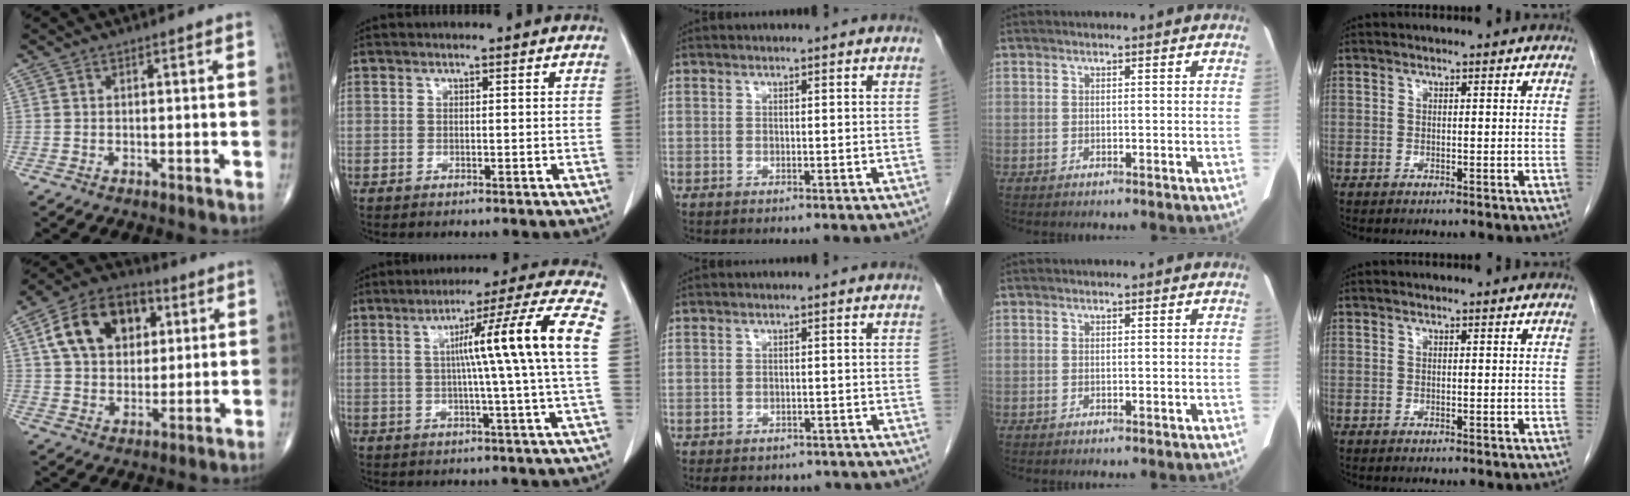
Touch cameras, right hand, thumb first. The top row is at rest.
{"thumb": {"total": 16.1, "force": [5.3, 11.1, 10.4], "torque": [-0.152, 0.005, 0.087]}, "index": {"total": 13.8, "force": [1.8, -2.5, 13.5], "torque": [-0.193, 0.011, 0.024]}, "middle": {"total": 9.1, "force": [-7.7, 4.0, 2.8], "torque": [-0.042, 0.004, -0.083]}}